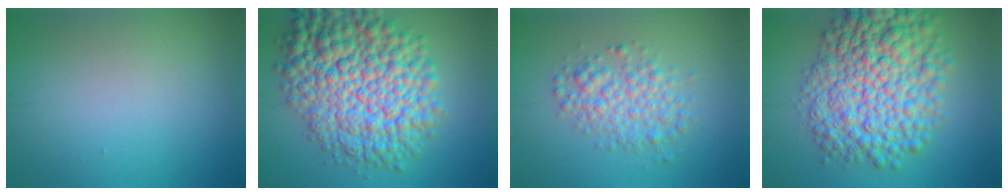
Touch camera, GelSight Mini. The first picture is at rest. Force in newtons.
{"total": 12.8, "press": 12.8, "slide": 0.3}
{"total": 3.6, "press": 3.6, "slide": 0.1}
{"total": 11.0, "press": 11.0, "slide": 0.2}